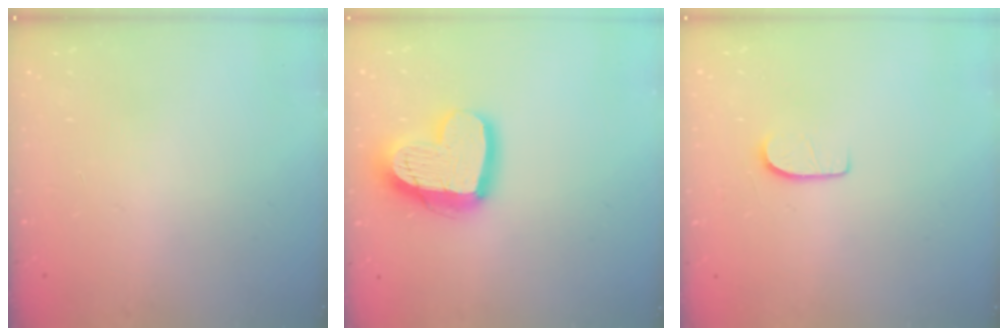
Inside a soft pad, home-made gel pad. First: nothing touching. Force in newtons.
{"total": 17.4, "press": 17.3, "slide": 1.5}
{"total": 6.3, "press": 6.3, "slide": 0.7}